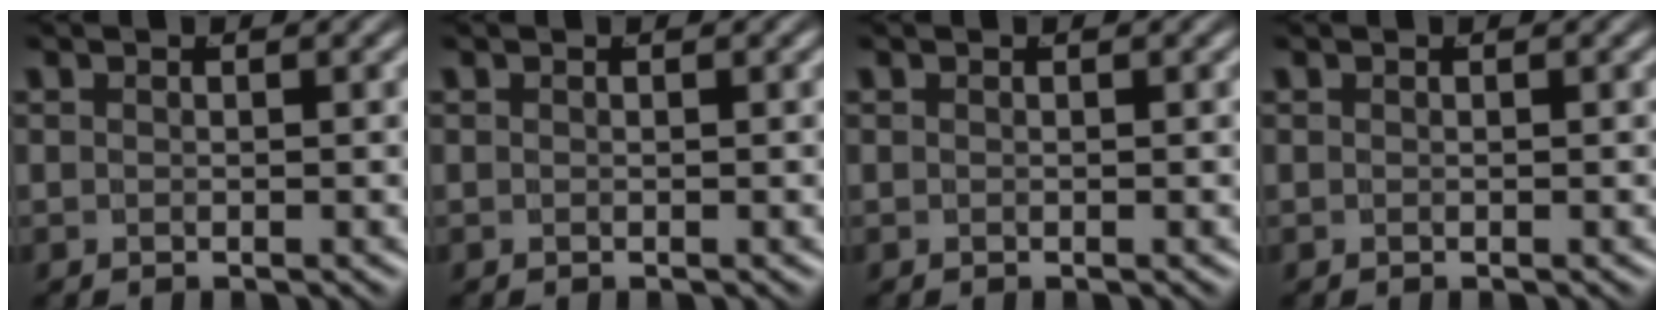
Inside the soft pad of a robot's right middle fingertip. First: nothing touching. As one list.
[{"total": 0.0}, {"total": 0.0}, {"total": 0.0}]